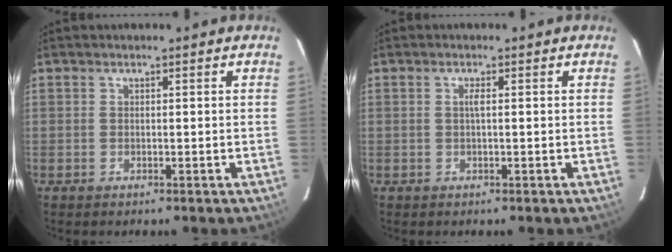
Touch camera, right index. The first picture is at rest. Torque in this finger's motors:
{"motor_torque": [0.06, 0.00, 0.03, 0.03]}